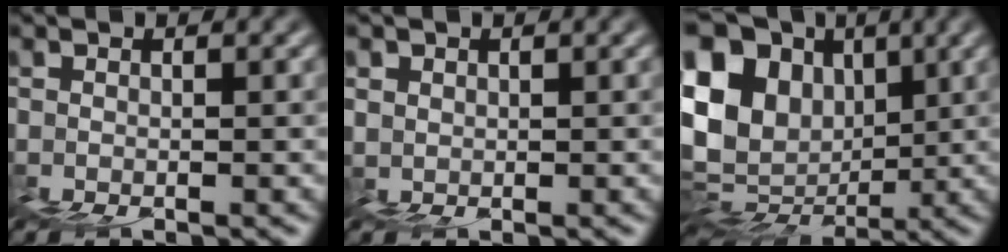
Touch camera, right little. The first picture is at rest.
{"total": 1.3, "force": [0.8, 1.0, 0.0], "torque": [0.009, 0.006, 0.020]}
{"total": 15.5, "force": [4.8, 12.2, 8.2], "torque": [-0.169, 0.038, 0.090]}